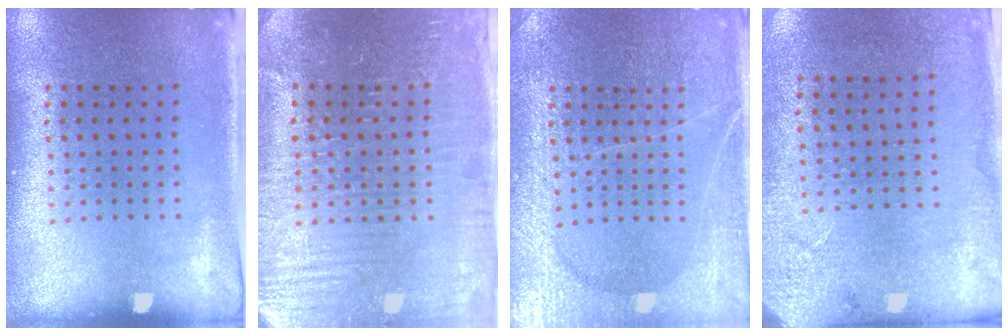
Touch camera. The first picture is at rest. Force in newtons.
{"total": 4.0, "press": 3.9, "slide": 0.9}
{"total": 3.6, "press": 3.6, "slide": 0.4}
{"total": 2.6, "press": 2.3, "slide": 1.2}